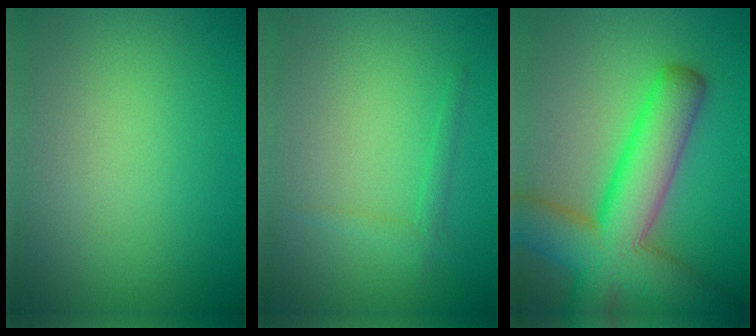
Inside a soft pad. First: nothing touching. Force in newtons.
{"total": 1.2, "press": 1.2, "slide": 0.1}
{"total": 10.4, "press": 10.4, "slide": 0.5}